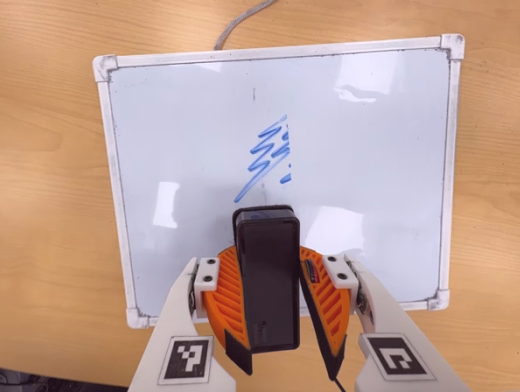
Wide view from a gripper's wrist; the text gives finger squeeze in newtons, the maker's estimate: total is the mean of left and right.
{"total": 8.6, "left": 9.4, "right": 7.7}